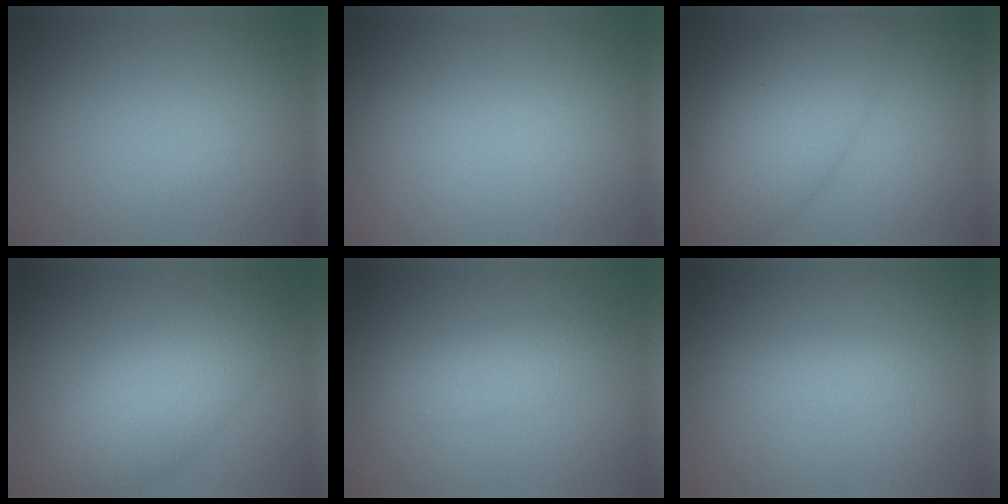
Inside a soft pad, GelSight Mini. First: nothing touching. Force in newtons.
{"total": 0.0}
{"total": 8.2, "press": 8.2, "slide": 0.2}
{"total": 6.0, "press": 6.0, "slide": 0.1}
{"total": 2.3, "press": 2.3, "slide": 0.1}
{"total": 1.5, "press": 1.5, "slide": 0.1}